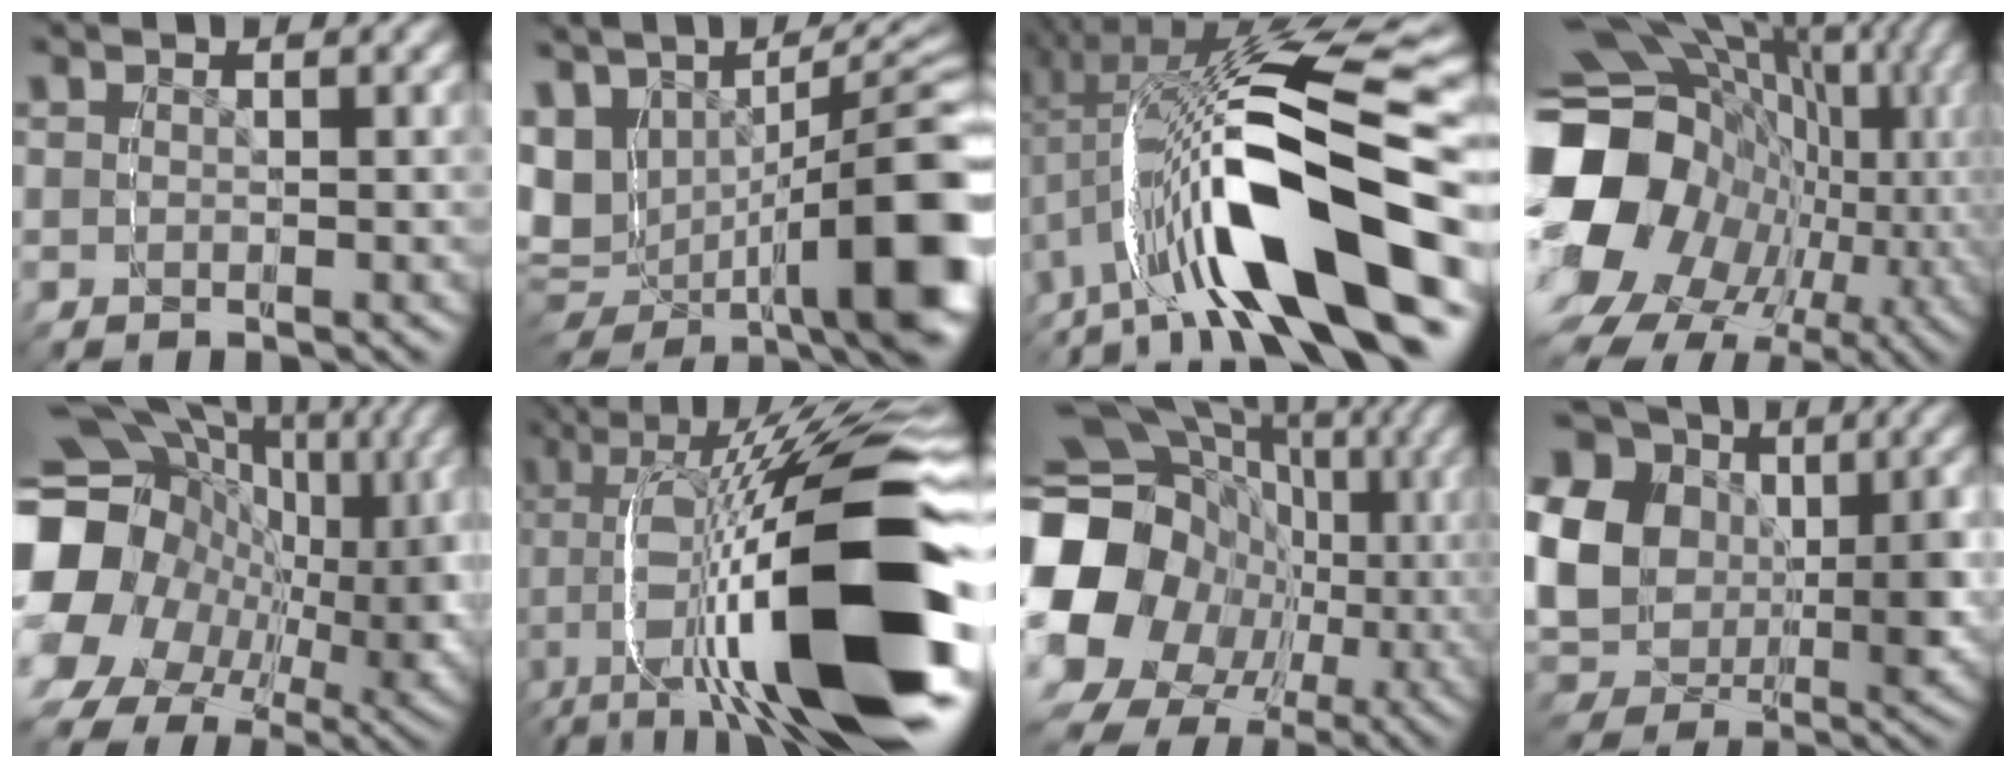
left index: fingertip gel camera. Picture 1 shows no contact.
{"total": 15.1, "force": [0.1, 10.0, 11.4], "torque": [-0.204, 0.003, -0.001]}
{"total": 13.6, "force": [-2.3, 5.2, 12.3], "torque": [-0.206, 0.017, -0.039]}
{"total": 23.6, "force": [-1.3, 17.6, 15.7], "torque": [-0.270, -0.040, -0.011]}
{"total": 19.4, "force": [-0.5, 15.2, 12.1], "torque": [-0.230, -0.033, -0.012]}
{"total": 18.8, "force": [-1.4, 7.9, 17.0], "torque": [-0.263, 0.020, -0.024]}
{"total": 19.0, "force": [-1.1, 15.8, 10.5], "torque": [-0.199, -0.037, -0.017]}
{"total": 16.5, "force": [1.9, 13.6, 9.2], "torque": [-0.201, -0.010, 0.016]}